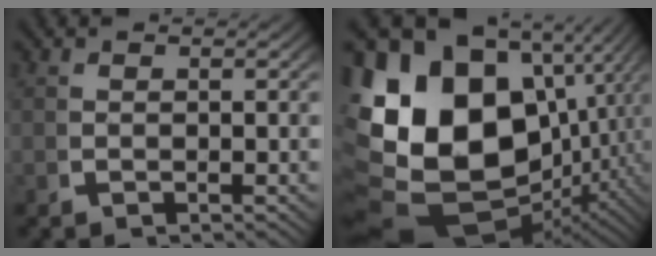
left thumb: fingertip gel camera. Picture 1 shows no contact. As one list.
[{"total": 25.5, "force": [-1.3, 18.2, 17.8], "torque": [-0.355, -0.094, 0.015]}]